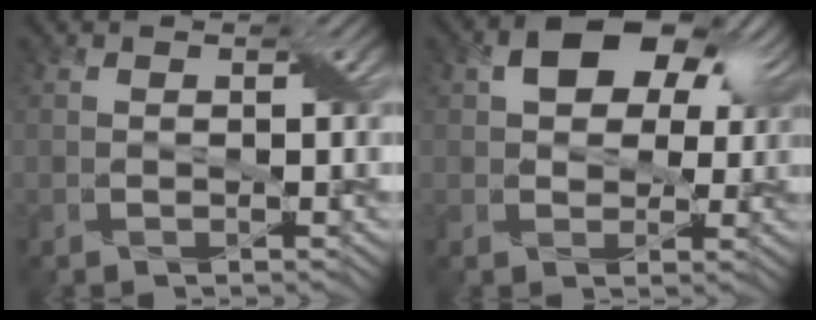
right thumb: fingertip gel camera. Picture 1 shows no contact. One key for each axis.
{"total": 9.2, "fx": 4.0, "fy": 5.9, "fz": 5.8, "tx": -0.104, "ty": 0.011, "tz": 0.059}